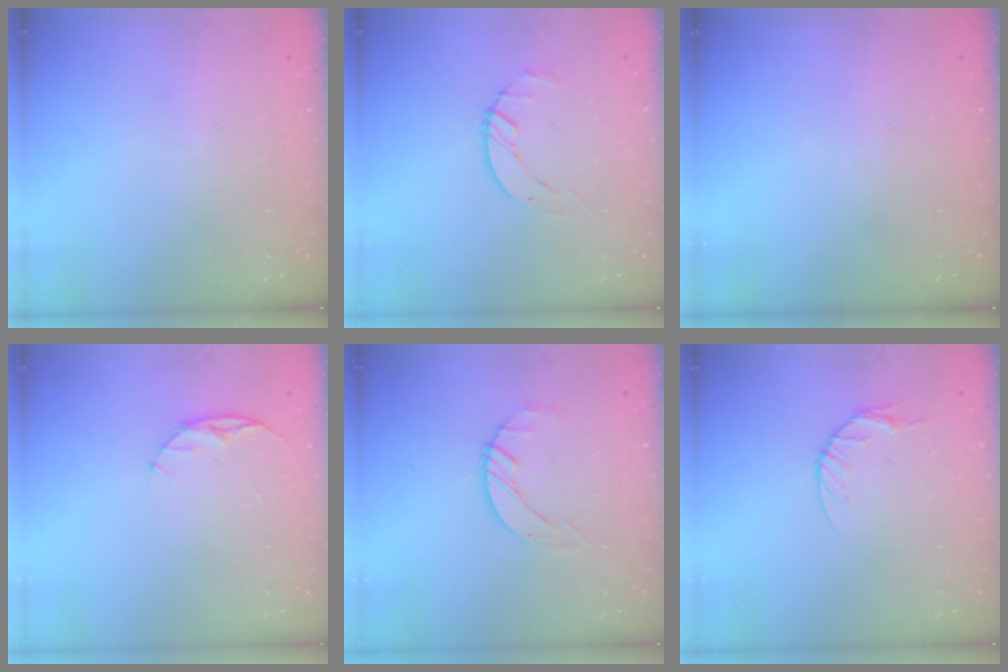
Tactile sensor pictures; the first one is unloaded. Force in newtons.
{"total": 1.7, "press": 1.7, "slide": 0.3}
{"total": 0.0}
{"total": 5.9, "press": 5.8, "slide": 0.7}
{"total": 1.4, "press": 1.4, "slide": 0.2}
{"total": 4.6, "press": 4.6, "slide": 0.6}